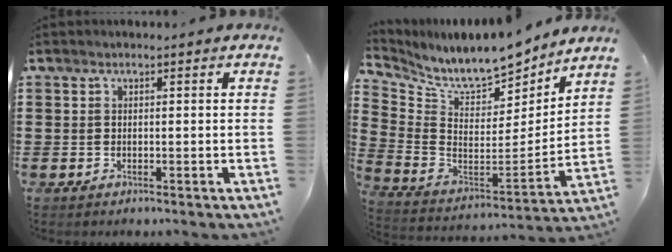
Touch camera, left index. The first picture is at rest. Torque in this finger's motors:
{"motor_torque": [2.14, 0.00, 0.39, 0.11]}